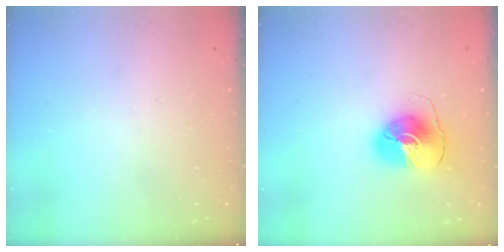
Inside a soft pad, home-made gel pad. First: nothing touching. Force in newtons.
{"total": 8.3, "press": 8.2, "slide": 0.9}